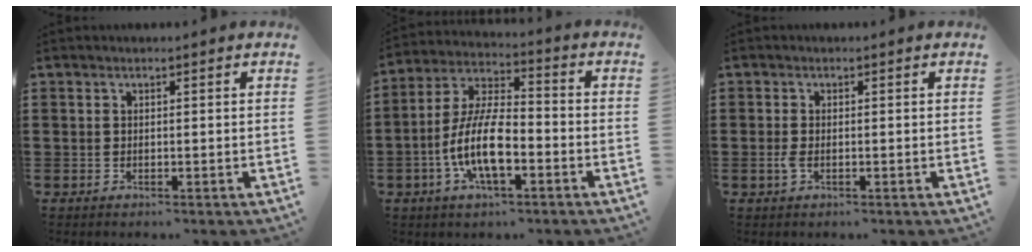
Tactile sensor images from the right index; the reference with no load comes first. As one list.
[{"total": 10.6, "force": [-3.6, 3.9, 9.2], "torque": [-0.208, -0.008, -0.072]}, {"total": 1.4, "force": [-0.4, 0.5, 1.2], "torque": [-0.031, -0.005, -0.010]}]